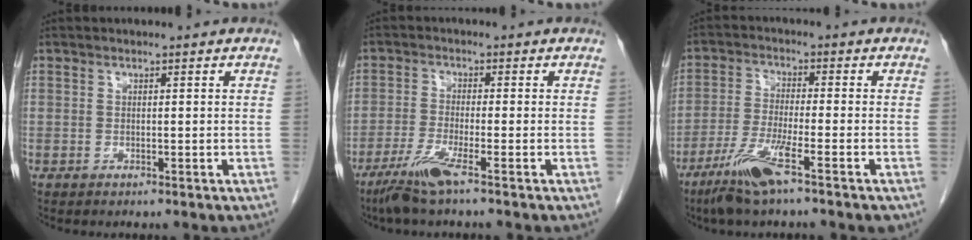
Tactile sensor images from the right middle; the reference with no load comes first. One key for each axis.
{"total": 5.2, "fx": -3.5, "fy": -0.4, "fz": 3.9, "tx": -0.081, "ty": -0.016, "tz": -0.074}
{"total": 8.1, "fx": -5.0, "fy": -0.1, "fz": 6.4, "tx": -0.133, "ty": -0.020, "tz": -0.097}